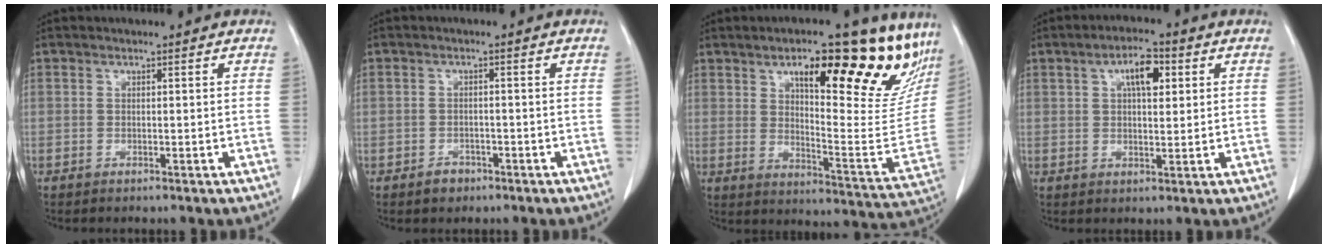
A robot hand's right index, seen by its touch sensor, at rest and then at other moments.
{"total": 2.8, "force": [-1.7, 2.1, 0.8], "torque": [-0.009, 0.005, -0.021]}
{"total": 25.1, "force": [17.4, 7.2, 16.6], "torque": [-0.214, -0.012, 0.228]}
{"total": 6.7, "force": [2.4, 2.7, 5.6], "torque": [-0.100, 0.014, 0.042]}